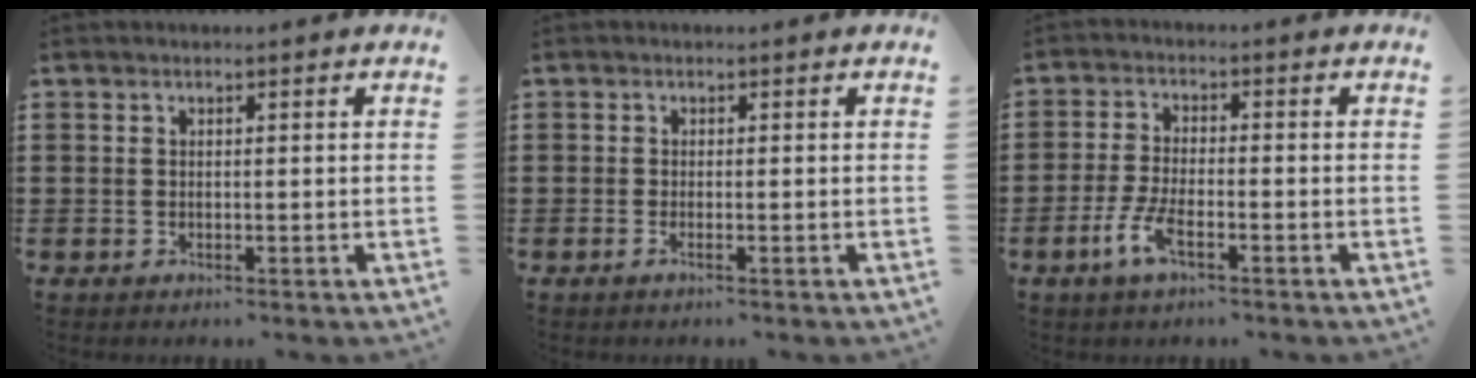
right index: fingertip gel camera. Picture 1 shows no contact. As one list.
[{"total": 0.6, "force": [-0.3, 0.0, 0.6], "torque": [-0.010, -0.005, -0.006]}, {"total": 4.9, "force": [-2.6, 1.5, 3.9], "torque": [-0.098, -0.010, -0.055]}]